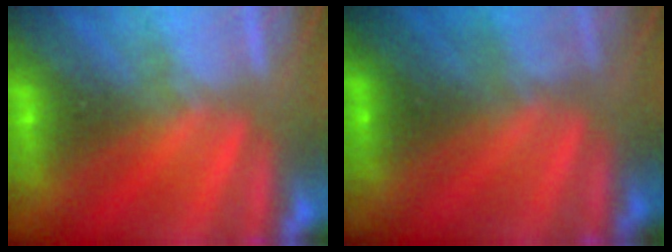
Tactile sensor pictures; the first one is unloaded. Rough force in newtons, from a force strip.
{"total": 2.6}